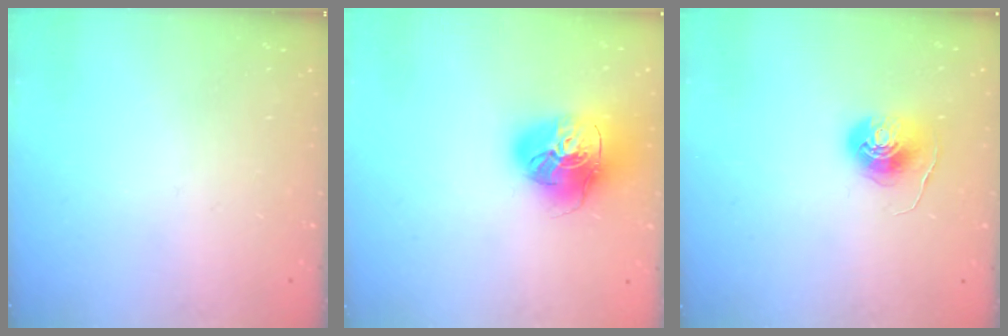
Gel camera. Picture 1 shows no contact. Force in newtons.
{"total": 19.5, "press": 19.4, "slide": 2.2}
{"total": 7.7, "press": 7.7, "slide": 0.4}